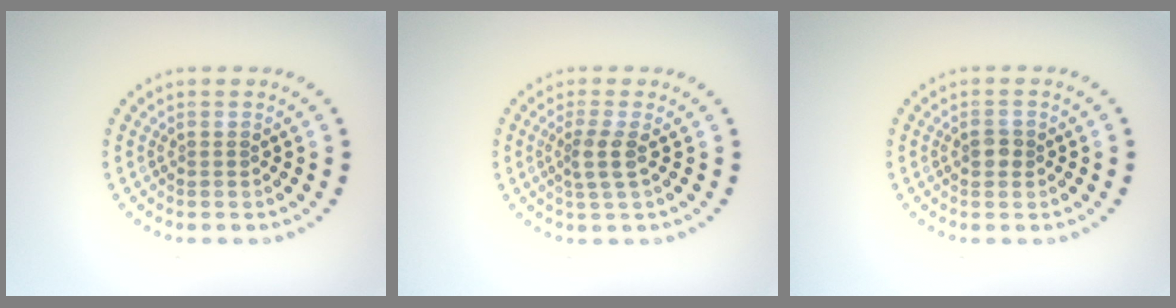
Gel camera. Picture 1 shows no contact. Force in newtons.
{"total": 1.8, "press": 1.5, "slide": 1.1}
{"total": 1.4, "press": 1.4, "slide": 0.1}